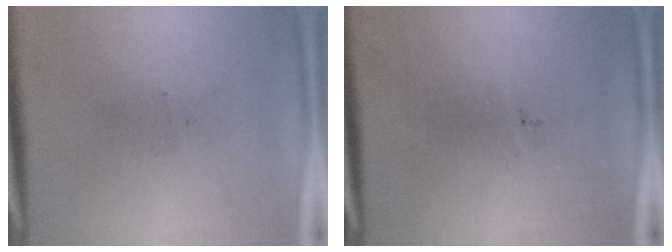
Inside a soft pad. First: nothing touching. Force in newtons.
{"total": 0.0}